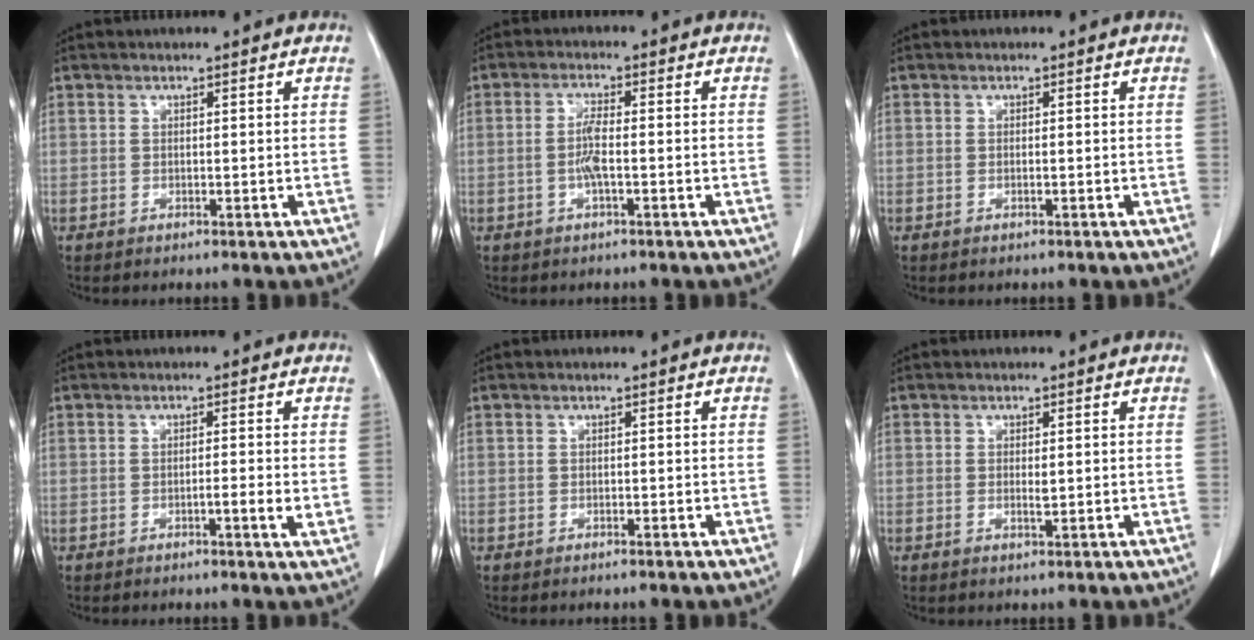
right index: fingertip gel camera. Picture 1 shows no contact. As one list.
[{"total": 3.4, "force": [-0.8, 0.4, 3.2], "torque": [-0.069, 0.001, -0.017]}, {"total": 0.0}, {"total": 2.3, "force": [-0.6, 0.0, 2.2], "torque": [-0.035, -0.002, -0.009]}, {"total": 0.5, "force": [-0.4, 0.0, 0.3], "torque": [-0.011, -0.001, -0.006]}, {"total": 1.2, "force": [-0.1, 0.2, 1.2], "torque": [-0.023, -0.002, -0.001]}]